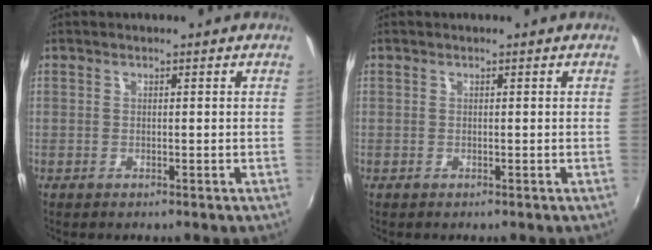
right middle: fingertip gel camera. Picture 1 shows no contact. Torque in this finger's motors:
{"motor_torque": [0.07, -0.18, -0.02, 0.00]}